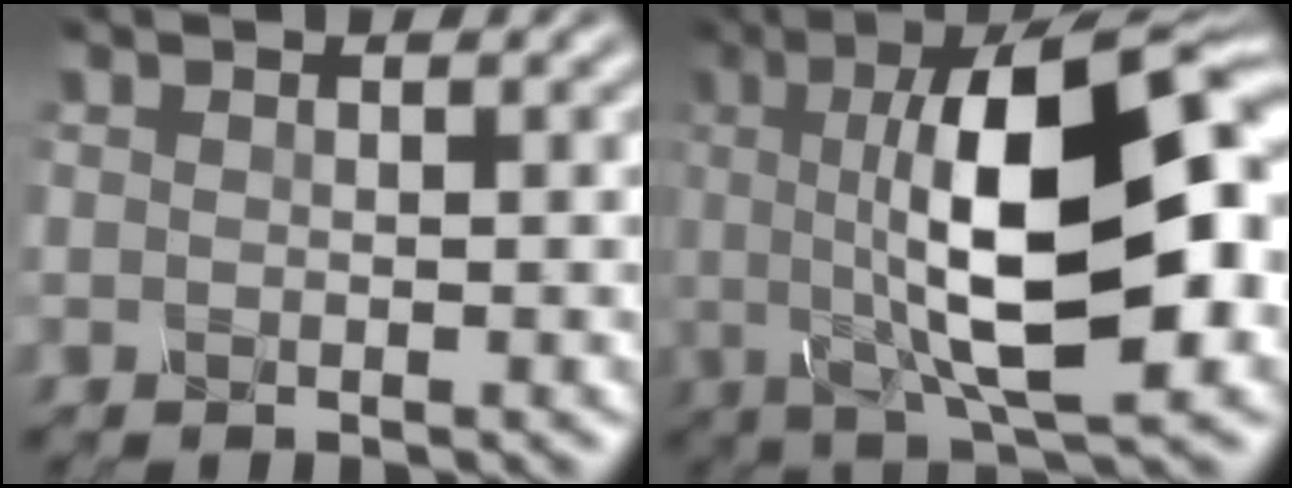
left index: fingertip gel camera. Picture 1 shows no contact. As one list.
[{"total": 15.6, "force": [0.8, 5.0, 14.7], "torque": [-0.213, 0.015, 0.001]}]